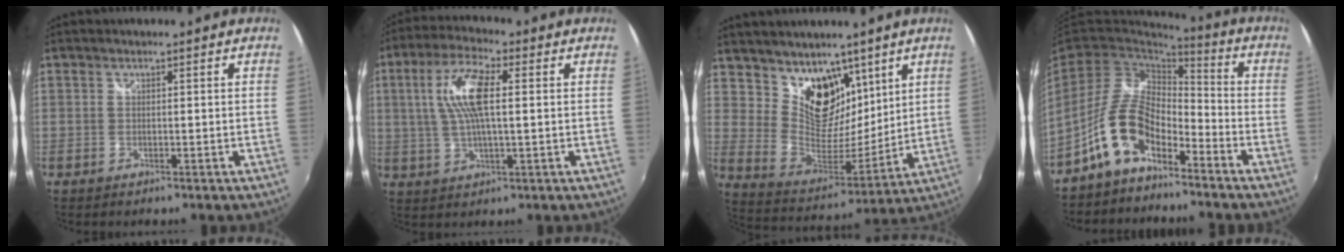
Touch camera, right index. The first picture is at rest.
{"total": 10.6, "force": [1.8, 3.1, 10.0], "torque": [-0.198, 0.012, 0.033]}
{"total": 13.9, "force": [9.0, 8.8, 5.8], "torque": [-0.104, -0.010, 0.173]}
{"total": 11.7, "force": [-7.0, 5.7, 7.6], "torque": [-0.158, 0.011, -0.134]}